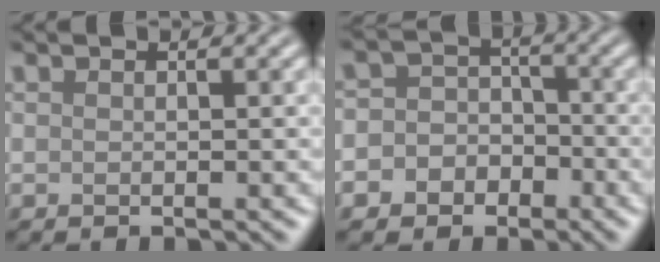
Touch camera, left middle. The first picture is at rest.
{"total": 5.5, "force": [-2.5, 4.7, 1.2], "torque": [0.004, 0.005, -0.058]}